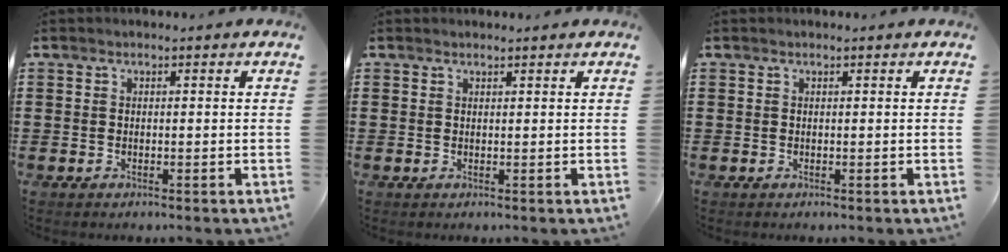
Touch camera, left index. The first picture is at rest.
{"total": 0.7, "force": [0.6, -0.1, 0.2], "torque": [-0.004, -0.002, 0.013]}
{"total": 0.0}